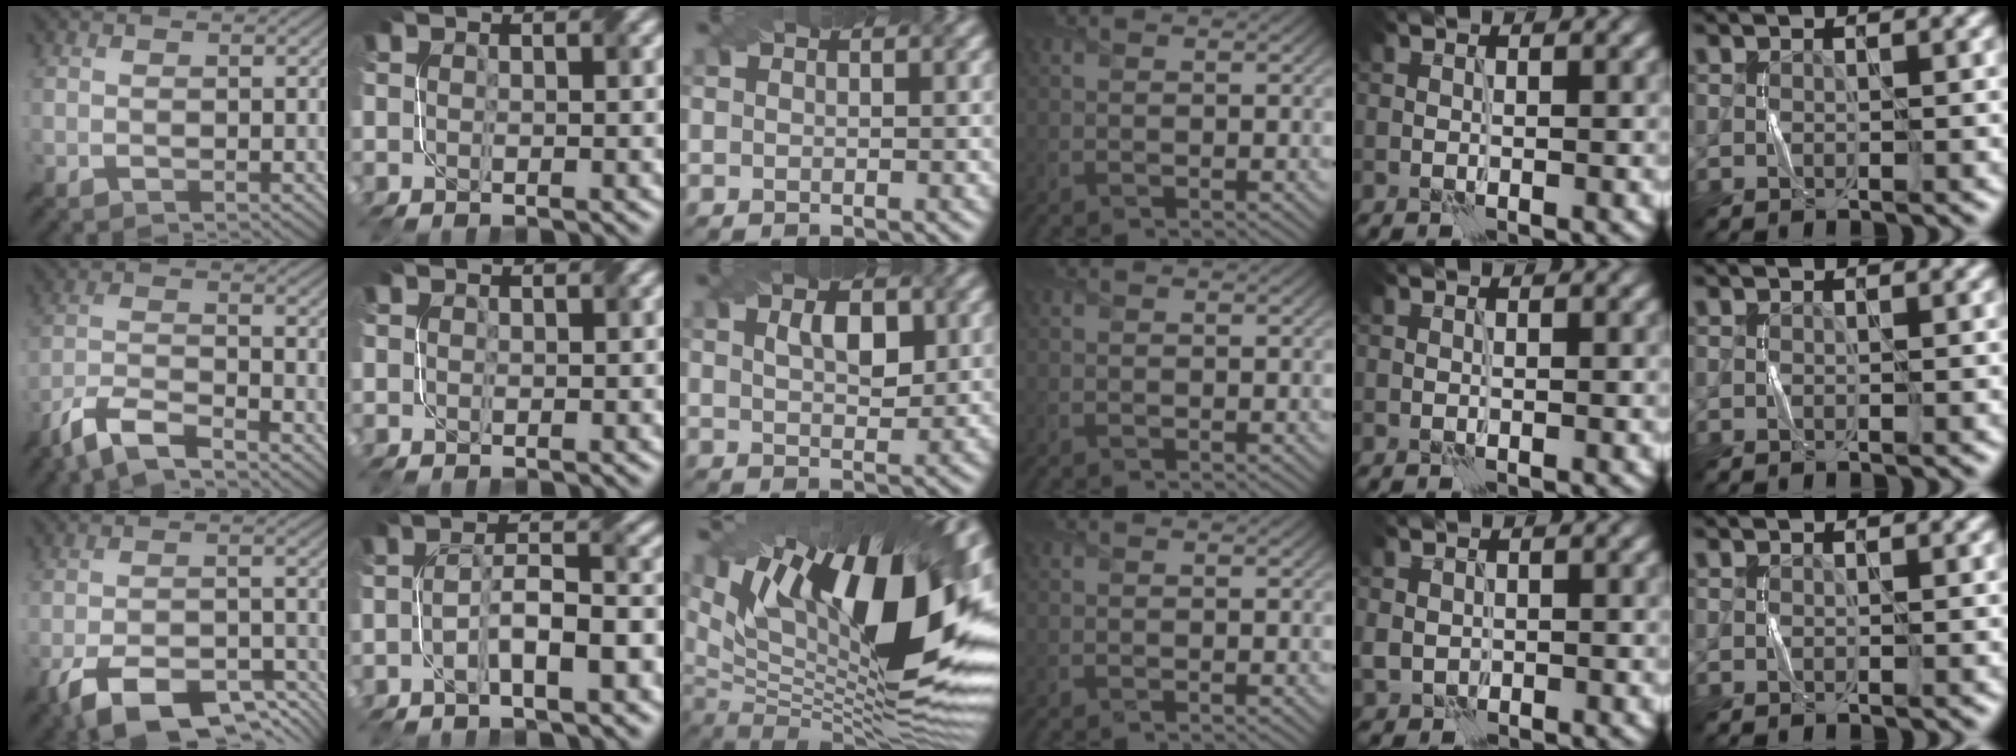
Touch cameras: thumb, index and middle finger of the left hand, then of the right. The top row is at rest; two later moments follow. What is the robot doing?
{"motion": "twist", "object": "screw"}